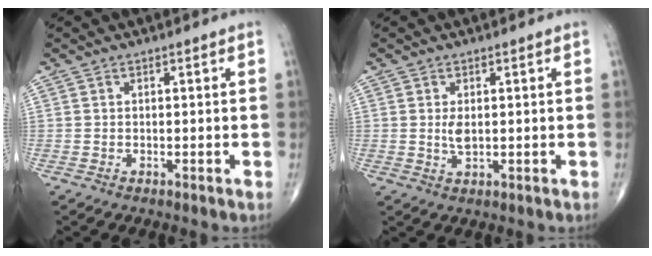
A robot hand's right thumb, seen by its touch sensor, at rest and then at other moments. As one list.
[{"total": 2.4, "force": [0.3, 1.1, 2.1], "torque": [-0.039, -0.005, 0.007]}]